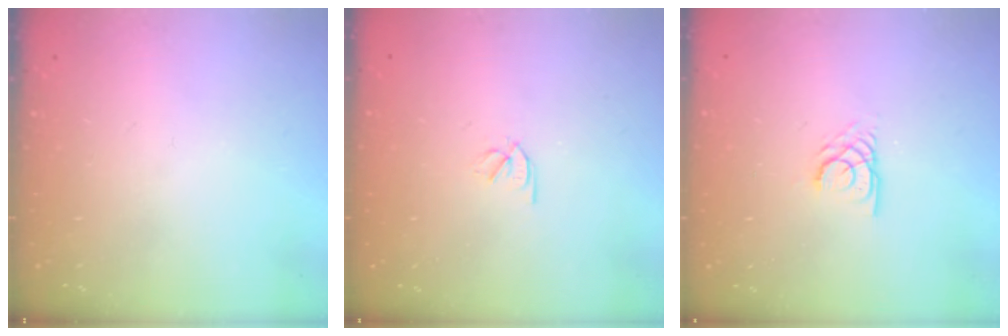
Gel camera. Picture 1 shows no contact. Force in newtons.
{"total": 1.8, "press": 1.7, "slide": 0.5}
{"total": 2.7, "press": 2.7, "slide": 0.1}